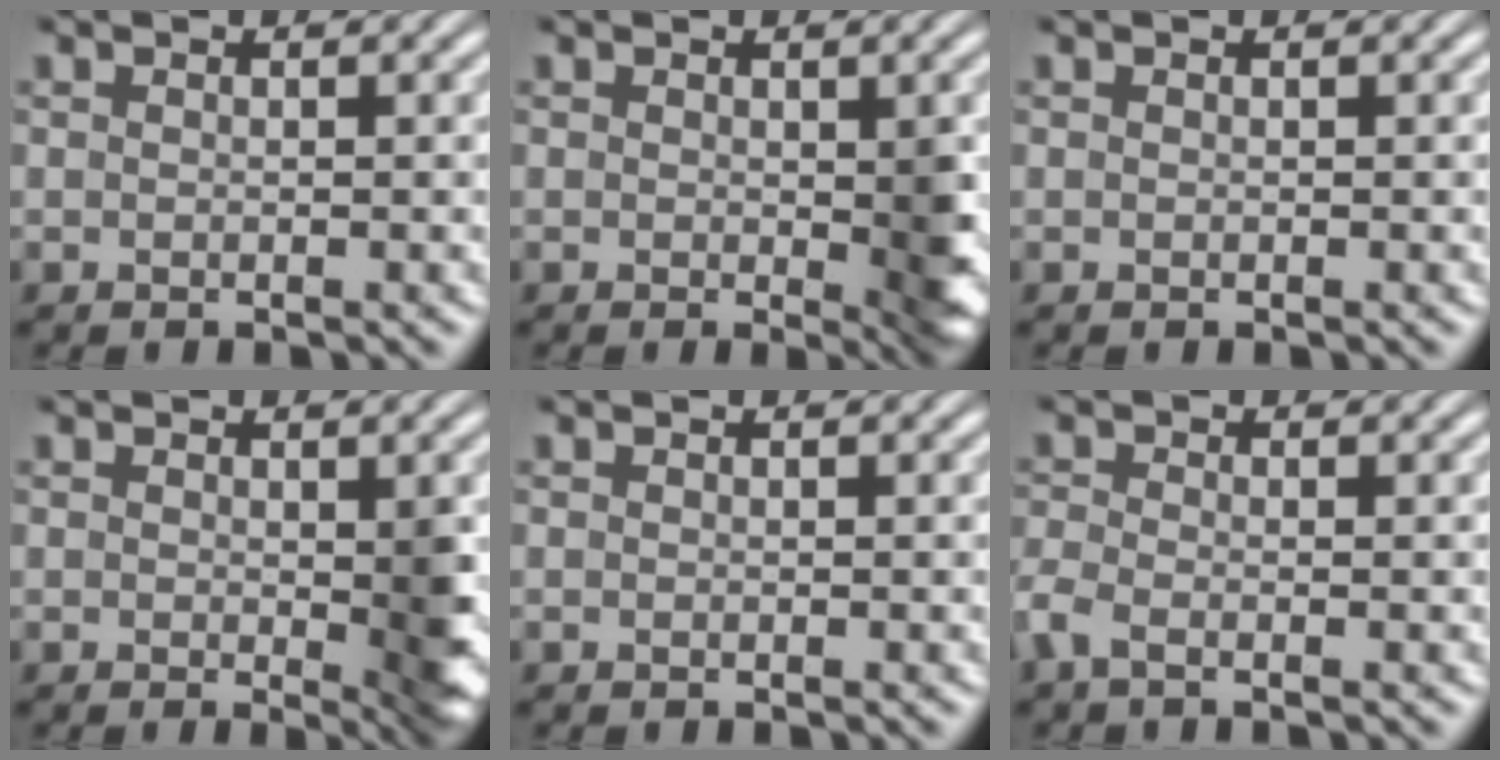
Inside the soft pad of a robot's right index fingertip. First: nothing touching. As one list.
[{"total": 2.5, "force": [-0.1, 0.9, 2.3], "torque": [-0.027, -0.014, 0.002]}, {"total": 0.0}, {"total": 2.7, "force": [-0.1, 0.8, 2.6], "torque": [-0.029, -0.015, 0.001]}, {"total": 0.0}, {"total": 2.2, "force": [-1.6, 0.9, 1.2], "torque": [-0.042, -0.015, -0.025]}]